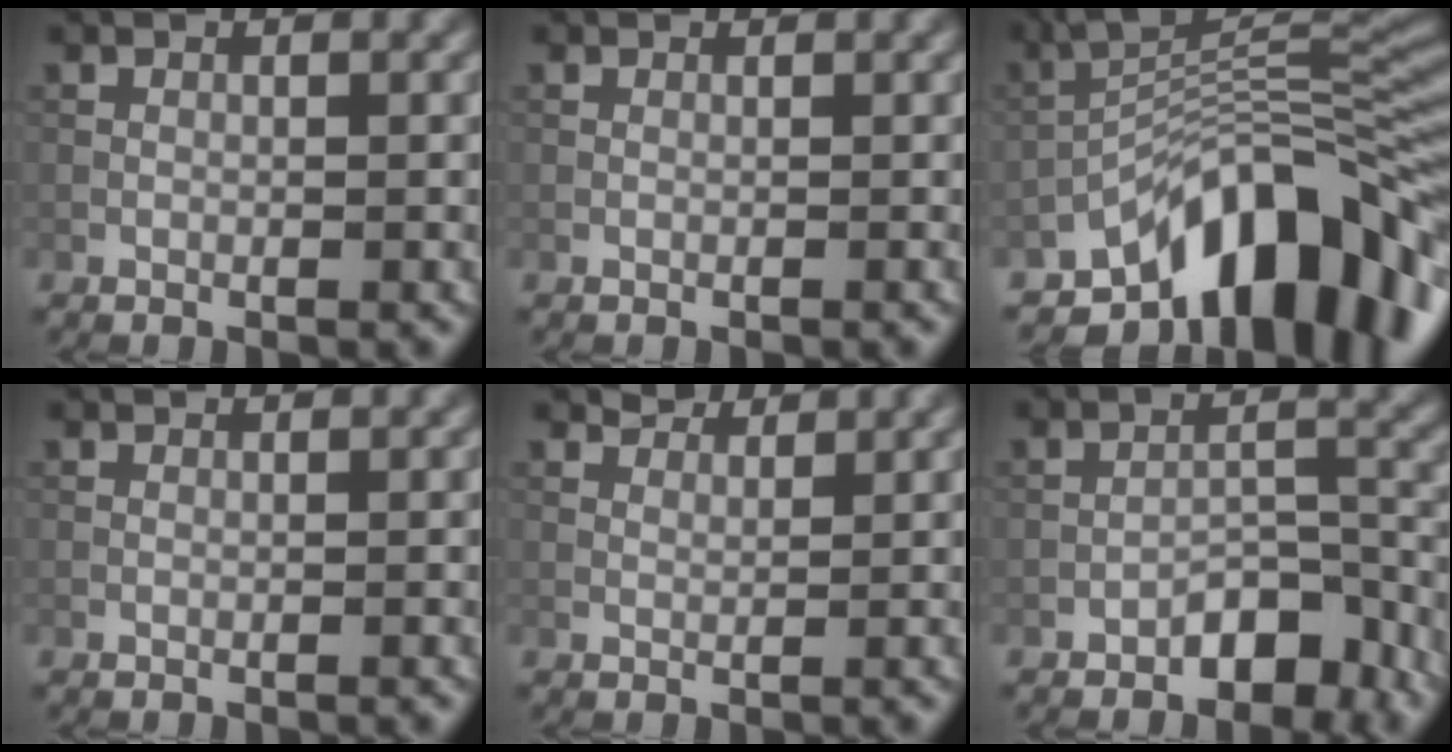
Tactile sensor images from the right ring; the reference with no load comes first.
{"total": 0.7, "force": [0.6, 0.2, 0.2], "torque": [-0.008, -0.004, 0.001]}
{"total": 12.8, "force": [-7.5, 5.1, 9.0], "torque": [-0.123, 0.015, -0.134]}
{"total": 1.0, "force": [0.9, 0.2, 0.4], "torque": [-0.013, -0.001, 0.004]}
{"total": 2.2, "force": [2.0, 0.6, 0.6], "torque": [-0.017, -0.006, 0.037]}
{"total": 4.1, "force": [-3.0, 1.8, 2.2], "torque": [-0.025, 0.015, -0.049]}